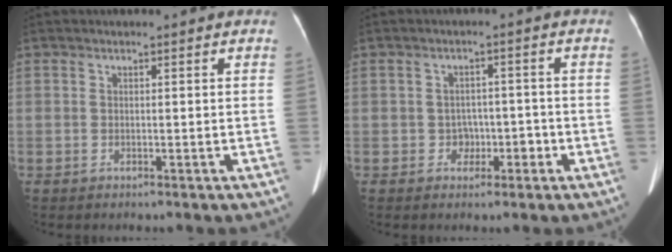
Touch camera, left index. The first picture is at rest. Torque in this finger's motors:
{"motor_torque": [-0.02, -0.08, 0.01, -0.01]}